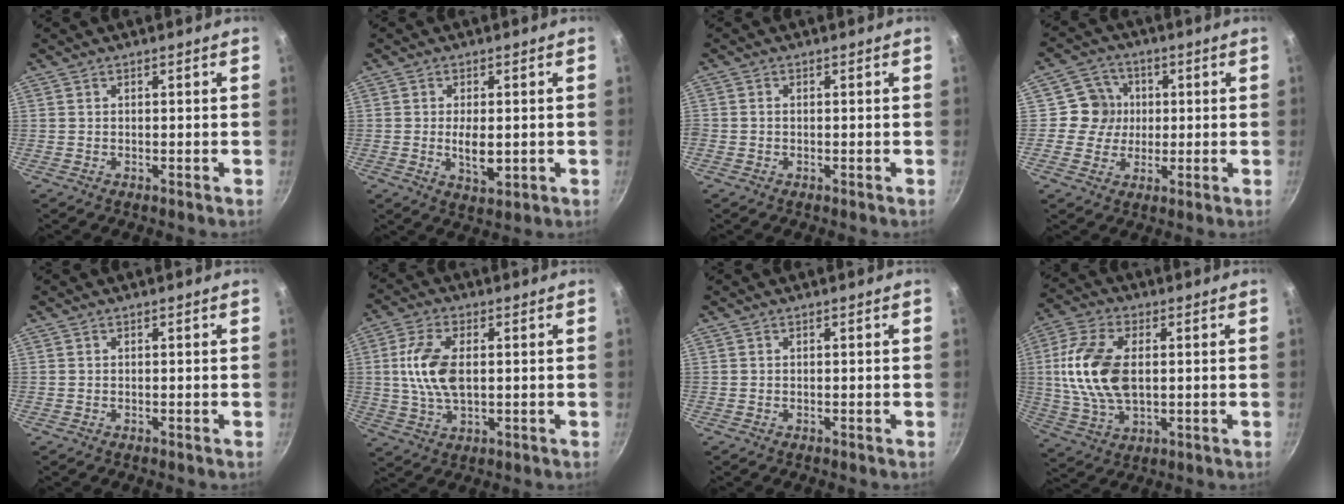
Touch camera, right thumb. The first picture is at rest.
{"total": 5.5, "force": [-0.5, 2.6, 4.8], "torque": [-0.078, -0.010, -0.004]}
{"total": 0.6, "force": [-0.2, 0.5, 0.4], "torque": [-0.005, 0.002, -0.004]}
{"total": 7.5, "force": [0.5, 7.3, 1.7], "torque": [0.015, 0.013, 0.001]}
{"total": 0.0}
{"total": 10.4, "force": [1.1, 5.4, 8.8], "torque": [-0.188, 0.000, 0.024]}
{"total": 0.0}
{"total": 15.1, "force": [1.3, 8.4, 12.5], "torque": [-0.261, 0.000, 0.028]}